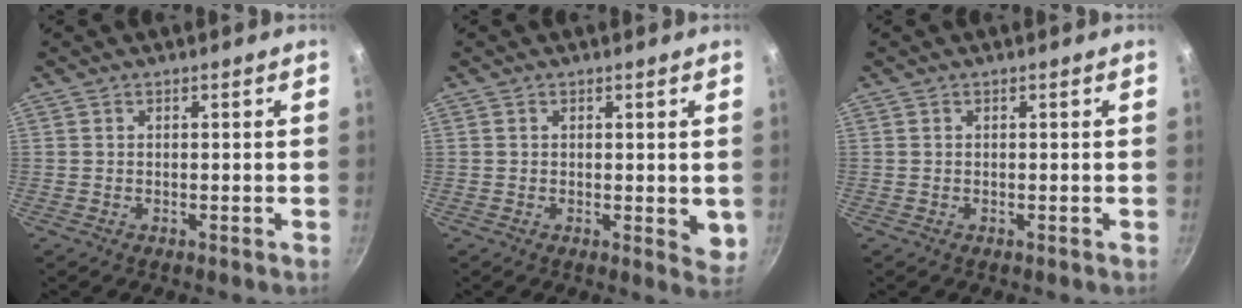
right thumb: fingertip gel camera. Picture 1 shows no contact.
{"total": 3.7, "force": [0.6, 1.9, 3.1], "torque": [-0.034, -0.006, 0.008]}
{"total": 0.0}